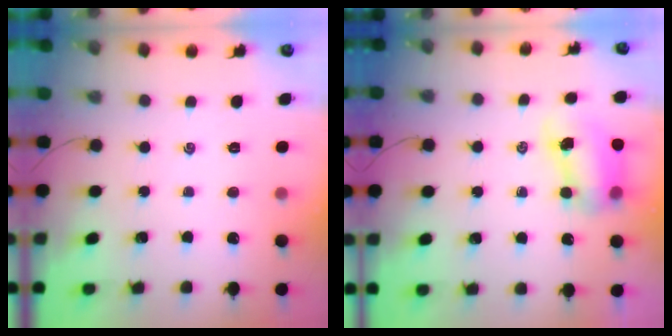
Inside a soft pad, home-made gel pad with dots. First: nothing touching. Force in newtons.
{"total": 7.9, "press": 7.8, "slide": 1.3}